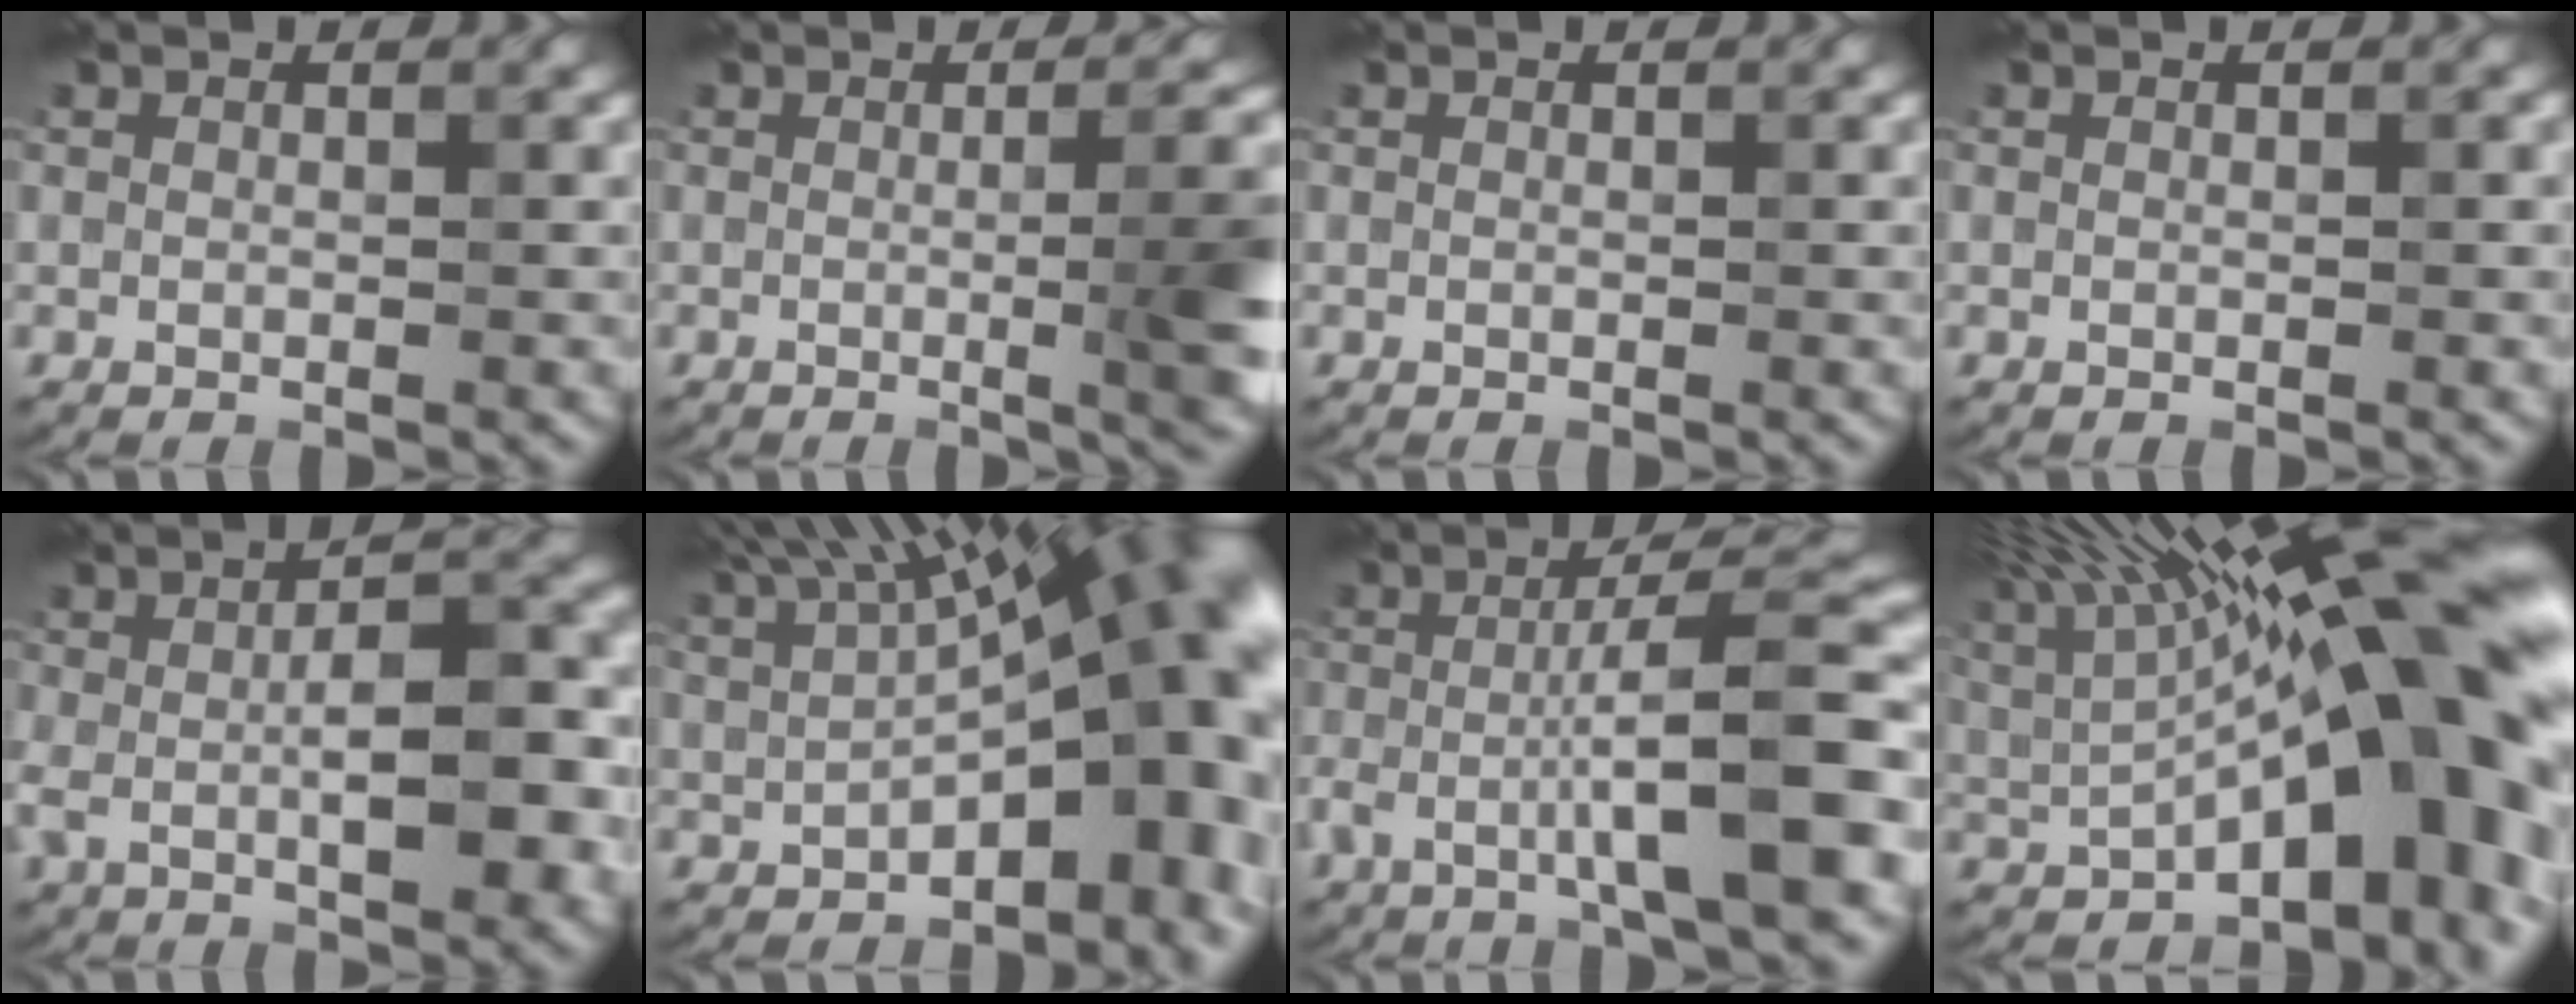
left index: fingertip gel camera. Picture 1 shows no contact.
{"total": 9.4, "force": [-0.4, 2.9, 8.9], "torque": [-0.079, 0.002, -0.001]}
{"total": 0.0}
{"total": 0.0}
{"total": 8.1, "force": [-0.9, 3.1, 7.4], "torque": [-0.124, 0.002, -0.018]}
{"total": 17.3, "force": [2.0, 8.5, 15.0], "torque": [-0.174, 0.011, 0.056]}
{"total": 9.2, "force": [-2.9, 1.4, 8.6], "torque": [-0.129, 0.017, -0.059]}
{"total": 17.9, "force": [3.8, 5.9, 16.5], "torque": [-0.204, 0.030, 0.069]}